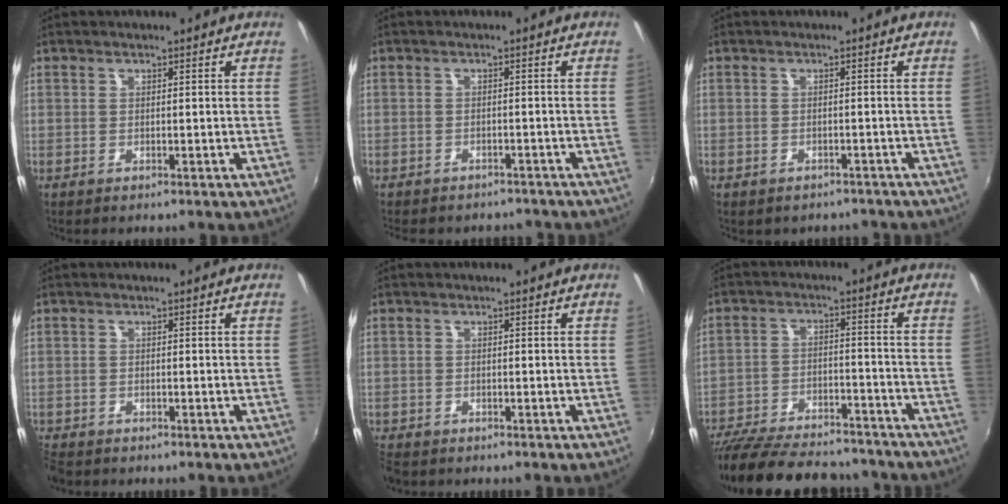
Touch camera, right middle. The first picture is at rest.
{"total": 7.6, "force": [-6.6, 2.8, 2.4], "torque": [-0.059, -0.018, -0.092]}
{"total": 4.6, "force": [-3.8, 2.1, 1.4], "torque": [-0.028, -0.014, -0.046]}
{"total": 3.3, "force": [-2.9, 1.1, 0.9], "torque": [-0.032, -0.016, -0.059]}
{"total": 2.8, "force": [-2.4, 1.1, 0.8], "torque": [-0.028, -0.014, -0.048]}
{"total": 23.8, "force": [-20.5, 7.1, 9.9], "torque": [-0.204, -0.020, -0.296]}